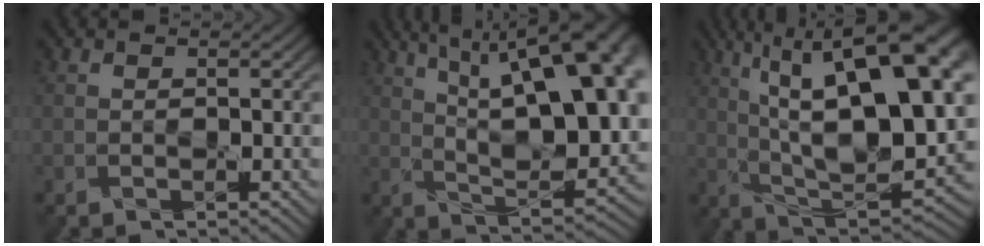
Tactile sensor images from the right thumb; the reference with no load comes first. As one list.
[{"total": 20.7, "force": [7.9, 9.1, 16.8], "torque": [-0.247, 0.059, 0.125]}, {"total": 21.3, "force": [7.8, 8.7, 17.8], "torque": [-0.282, 0.047, 0.119]}]